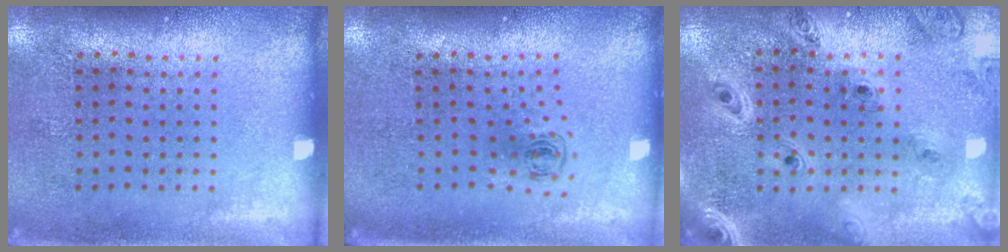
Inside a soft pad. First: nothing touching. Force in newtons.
{"total": 0.5, "press": 0.3, "slide": 0.4}
{"total": 1.6, "press": 1.6, "slide": 0.3}